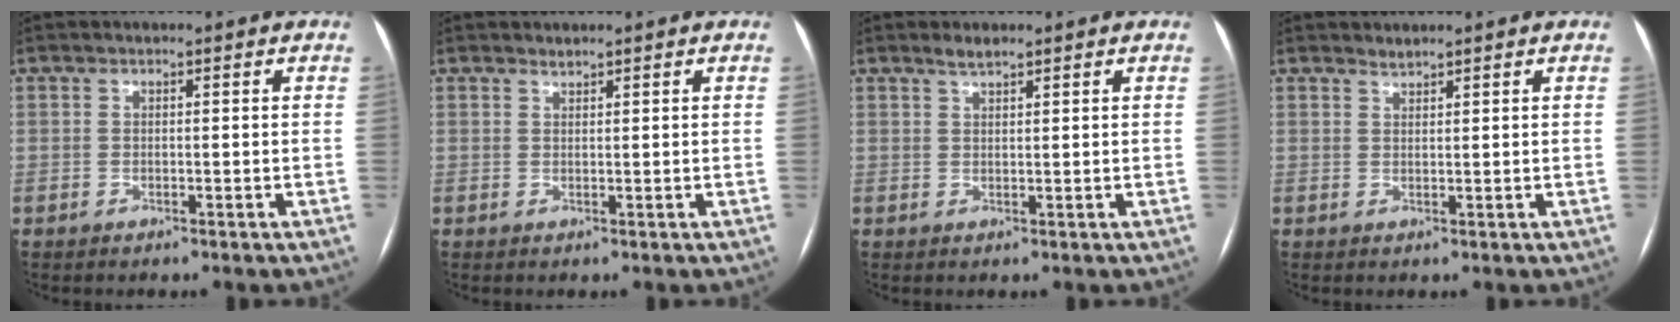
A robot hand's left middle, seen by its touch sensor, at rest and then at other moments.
{"total": 0.6, "force": [0.6, 0.0, 0.0], "torque": [-0.005, -0.001, 0.013]}
{"total": 1.7, "force": [1.4, 0.3, 0.9], "torque": [-0.020, 0.004, 0.029]}
{"total": 1.0, "force": [1.0, 0.0, 0.0], "torque": [-0.004, 0.000, 0.020]}